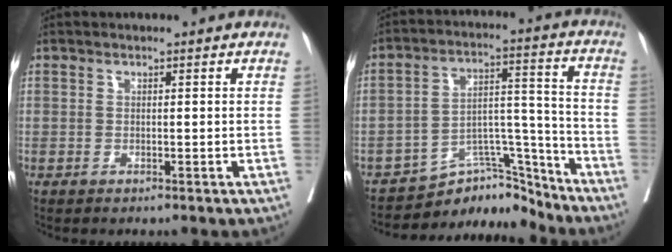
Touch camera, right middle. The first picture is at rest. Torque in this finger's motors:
{"motor_torque": [0.24, -0.25, -0.02, -0.03]}